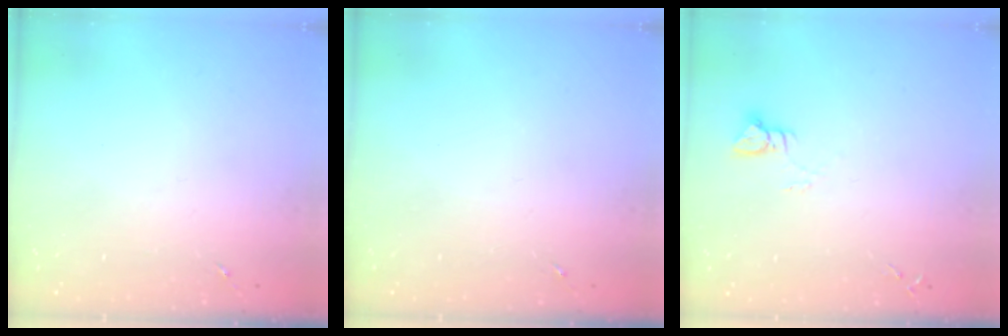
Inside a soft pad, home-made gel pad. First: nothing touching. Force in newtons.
{"total": 0.0}
{"total": 3.0, "press": 3.0, "slide": 0.3}